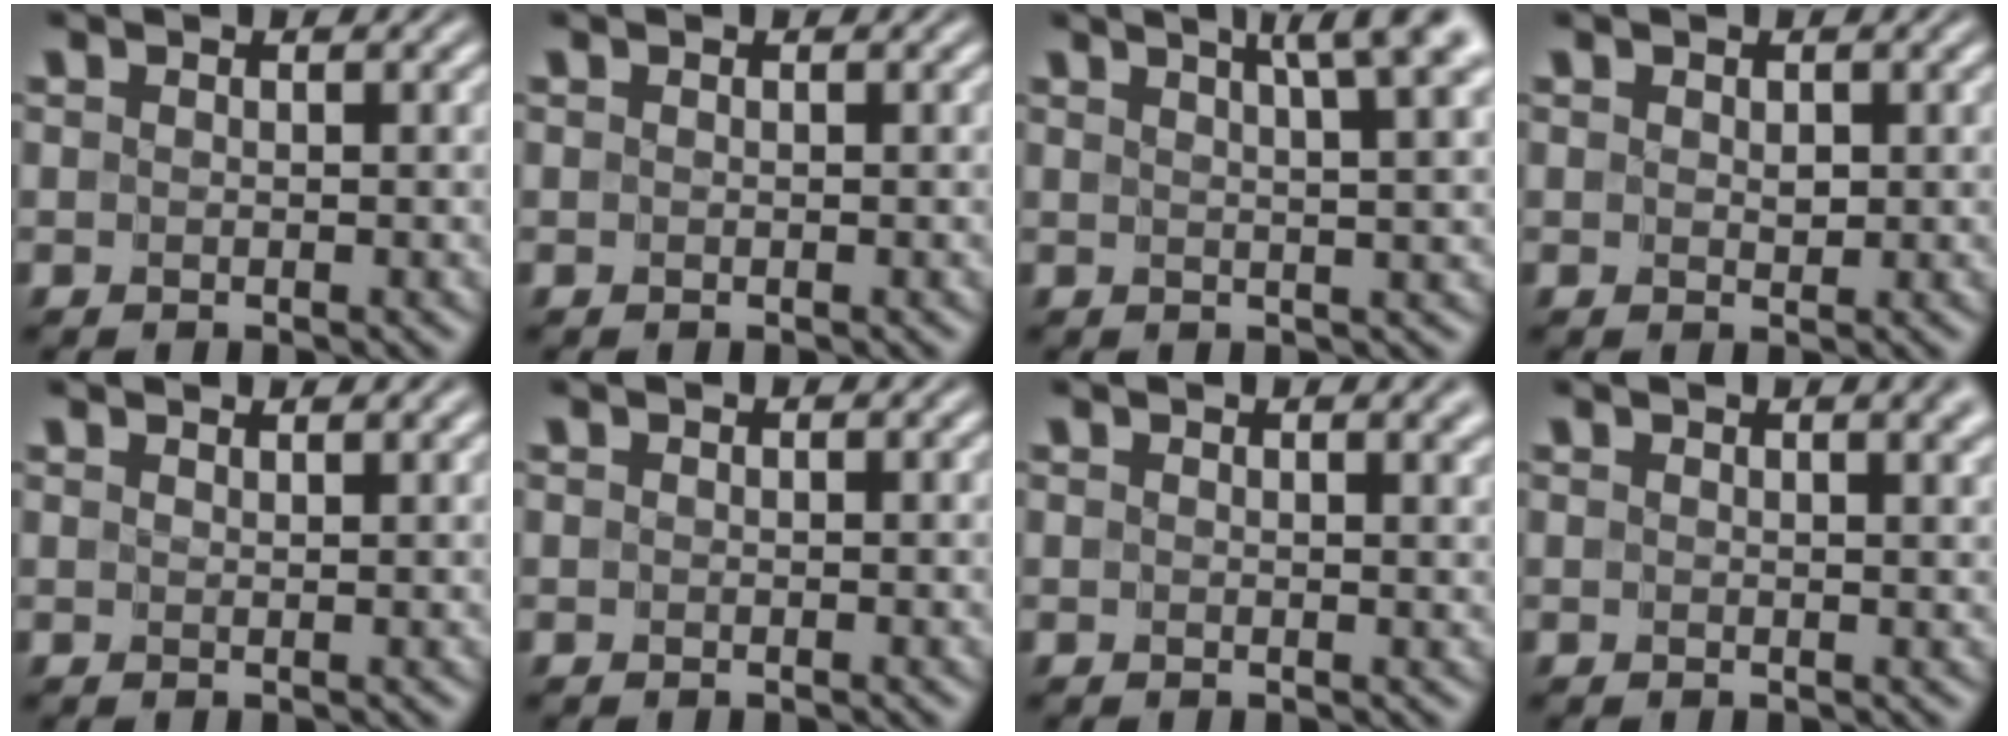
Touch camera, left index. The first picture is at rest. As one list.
[{"total": 0.0}, {"total": 5.4, "force": [3.3, 0.8, 4.2], "torque": [-0.041, 0.018, 0.035]}, {"total": 1.2, "force": [0.5, 0.8, 0.7], "torque": [-0.009, 0.010, -0.001]}, {"total": 0.9, "force": [0.8, 0.0, 0.2], "torque": [-0.007, 0.002, 0.014]}, {"total": 0.0}, {"total": 1.8, "force": [0.9, 0.8, 1.4], "torque": [-0.009, 0.003, 0.010]}, {"total": 2.4, "force": [1.2, 0.9, 1.9], "torque": [-0.012, 0.006, 0.012]}]